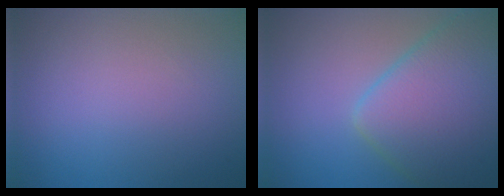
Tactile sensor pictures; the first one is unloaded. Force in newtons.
{"total": 8.5, "press": 8.5, "slide": 0.3}